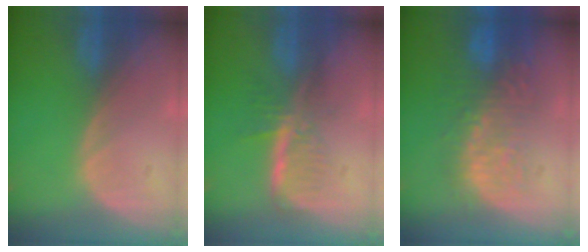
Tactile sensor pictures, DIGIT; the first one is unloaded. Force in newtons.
{"total": 6.0, "press": 5.2, "slide": 2.9}
{"total": 10.5, "press": 9.2, "slide": 5.1}